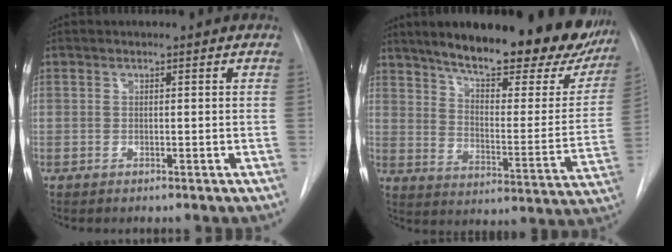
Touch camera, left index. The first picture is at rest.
{"total": 27.4, "force": [21.2, 7.2, 15.8], "torque": [-0.225, -0.038, 0.270]}